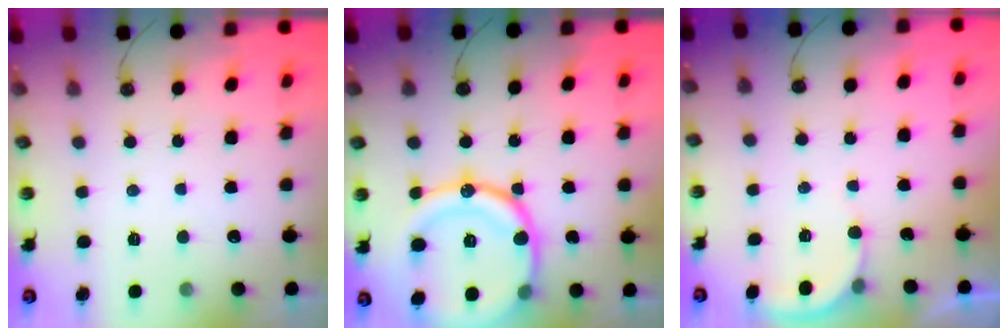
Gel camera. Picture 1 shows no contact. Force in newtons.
{"total": 21.2, "press": 21.2, "slide": 1.4}
{"total": 3.3, "press": 3.2, "slide": 0.5}